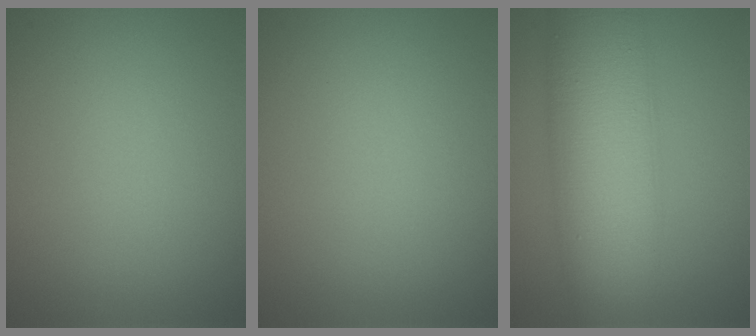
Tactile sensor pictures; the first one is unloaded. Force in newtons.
{"total": 0.0}
{"total": 10.4, "press": 10.4, "slide": 0.1}